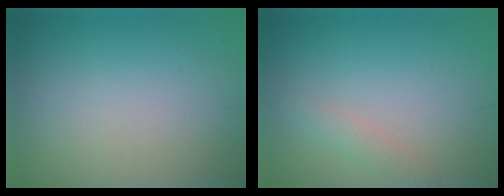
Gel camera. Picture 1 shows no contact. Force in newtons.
{"total": 1.4, "press": 1.4, "slide": 0.0}